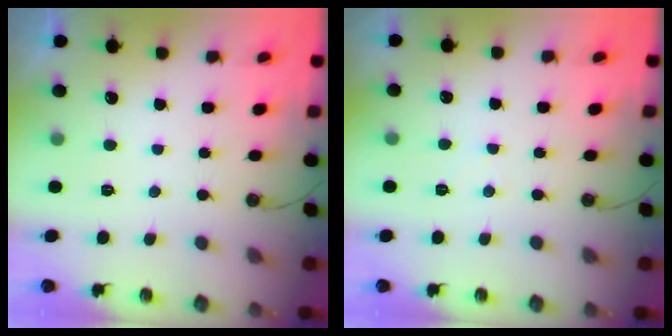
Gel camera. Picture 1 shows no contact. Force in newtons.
{"total": 2.9, "press": 2.9, "slide": 0.5}